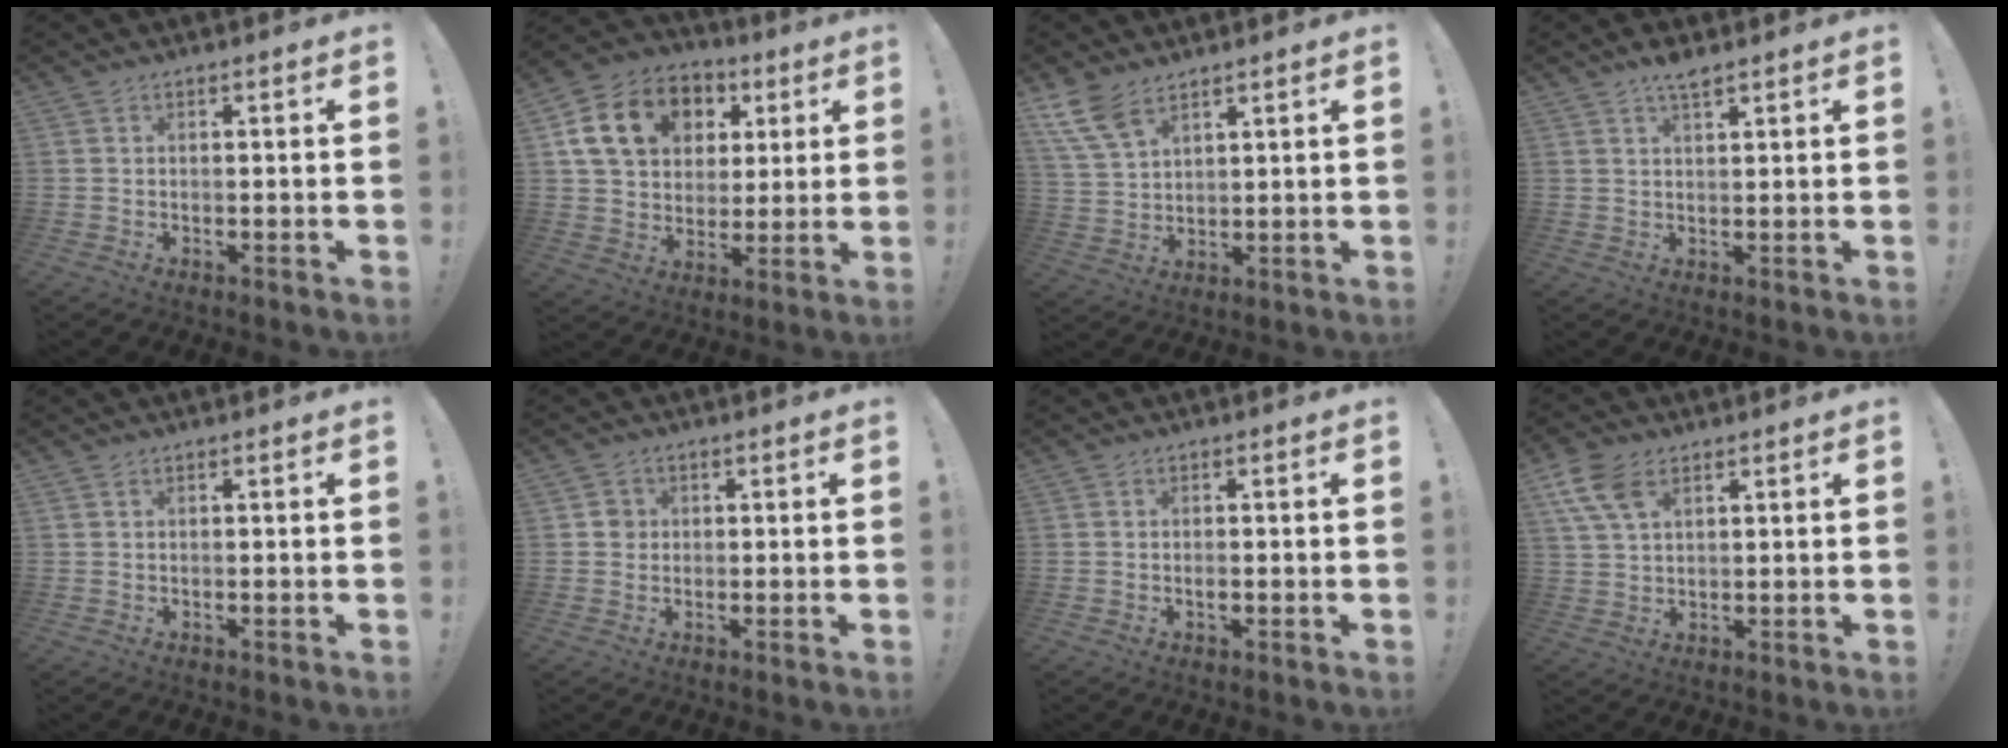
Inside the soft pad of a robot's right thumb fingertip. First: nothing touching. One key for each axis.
{"total": 18.0, "fx": 6.5, "fy": 13.7, "fz": 9.7, "tx": -0.142, "ty": -0.009, "tz": 0.133}
{"total": 8.9, "fx": 6.3, "fy": 4.3, "fz": 4.7, "tx": -0.098, "ty": -0.028, "tz": 0.122}
{"total": 3.8, "fx": 2.9, "fy": 0.8, "fz": 2.3, "tx": -0.038, "ty": -0.019, "tz": 0.049}
{"total": 0.0}
{"total": 2.8, "fx": 0.2, "fy": 2.7, "fz": 0.8, "tx": -0.001, "ty": 0.002, "tz": 0.002}
{"total": 1.1, "fx": -0.5, "fy": 0.5, "fz": 0.8, "tx": -0.009, "ty": -0.002, "tz": -0.009}
{"total": 9.5, "fx": 4.6, "fy": 5.7, "fz": 6.0, "tx": -0.112, "ty": -0.008, "tz": 0.091}